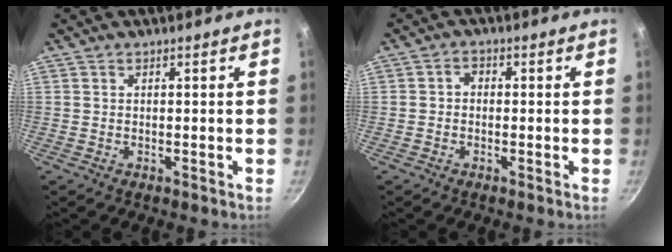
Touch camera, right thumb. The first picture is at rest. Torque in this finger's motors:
{"motor_torque": [-0.84, -0.04, 0.22, -0.27, 0.02]}